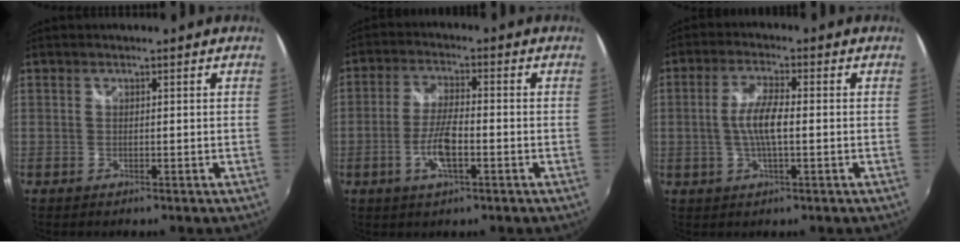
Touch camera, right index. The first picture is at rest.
{"total": 6.8, "force": [-2.5, 1.9, 6.1], "torque": [-0.126, -0.001, -0.048]}
{"total": 5.9, "force": [-0.5, 1.4, 5.7], "torque": [-0.111, 0.002, -0.009]}